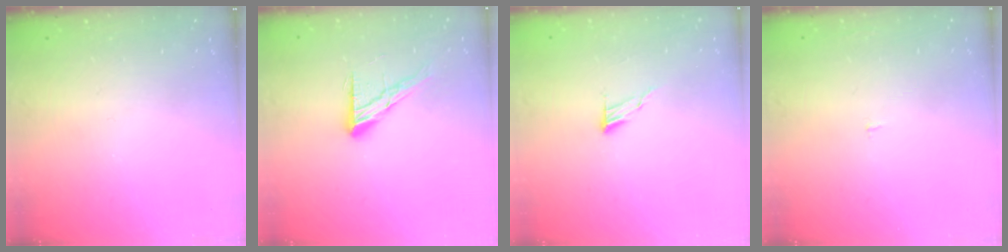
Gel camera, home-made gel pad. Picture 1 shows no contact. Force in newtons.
{"total": 10.6, "press": 10.6, "slide": 0.8}
{"total": 6.1, "press": 6.1, "slide": 0.5}
{"total": 1.2, "press": 1.2, "slide": 0.1}